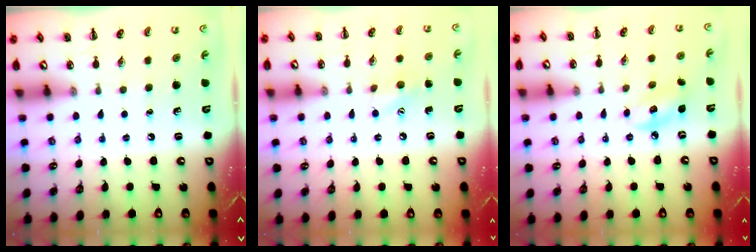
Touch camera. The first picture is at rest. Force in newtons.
{"total": 7.6, "press": 7.4, "slide": 1.8}
{"total": 5.5, "press": 5.4, "slide": 0.6}